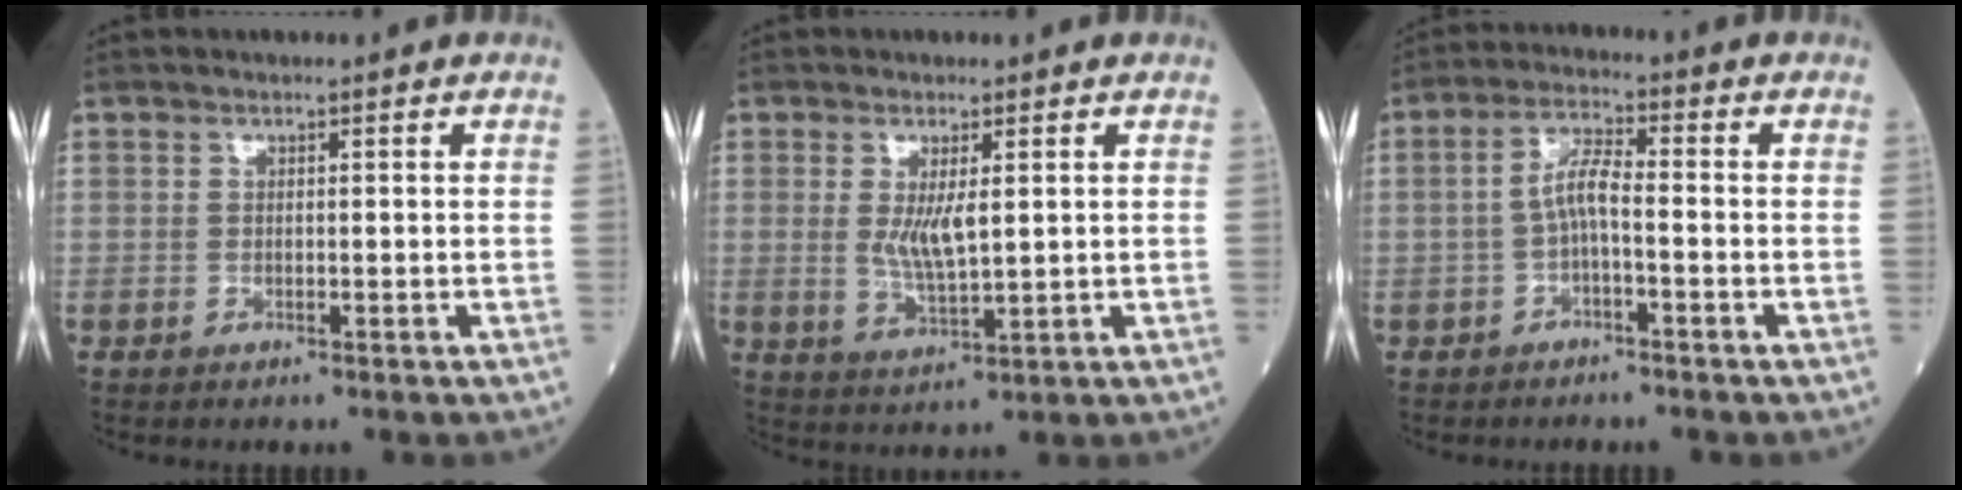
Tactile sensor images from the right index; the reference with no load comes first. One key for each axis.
{"total": 4.9, "fx": 0.9, "fy": 1.1, "fz": 4.6, "tx": -0.090, "ty": -0.011, "tz": 0.020}
{"total": 4.4, "fx": -1.1, "fy": 0.8, "fz": 4.2, "tx": -0.083, "ty": 0.015, "tz": -0.023}